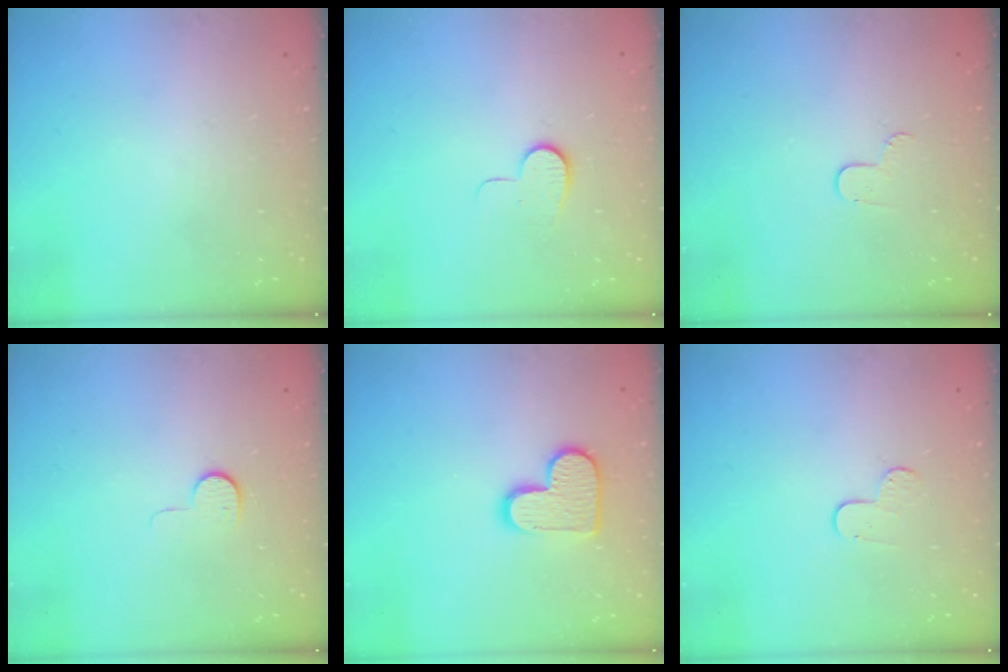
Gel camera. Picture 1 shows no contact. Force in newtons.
{"total": 7.0, "press": 7.0, "slide": 0.6}
{"total": 3.5, "press": 3.5, "slide": 0.4}
{"total": 6.8, "press": 6.8, "slide": 0.6}
{"total": 11.9, "press": 11.9, "slide": 0.6}
{"total": 5.5, "press": 5.5, "slide": 0.6}